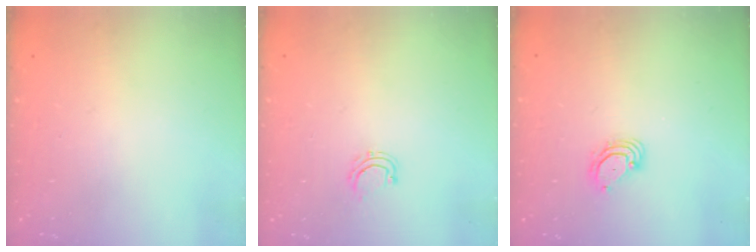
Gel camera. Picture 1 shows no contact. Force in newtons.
{"total": 5.3, "press": 5.2, "slide": 0.6}
{"total": 4.3, "press": 4.3, "slide": 0.4}